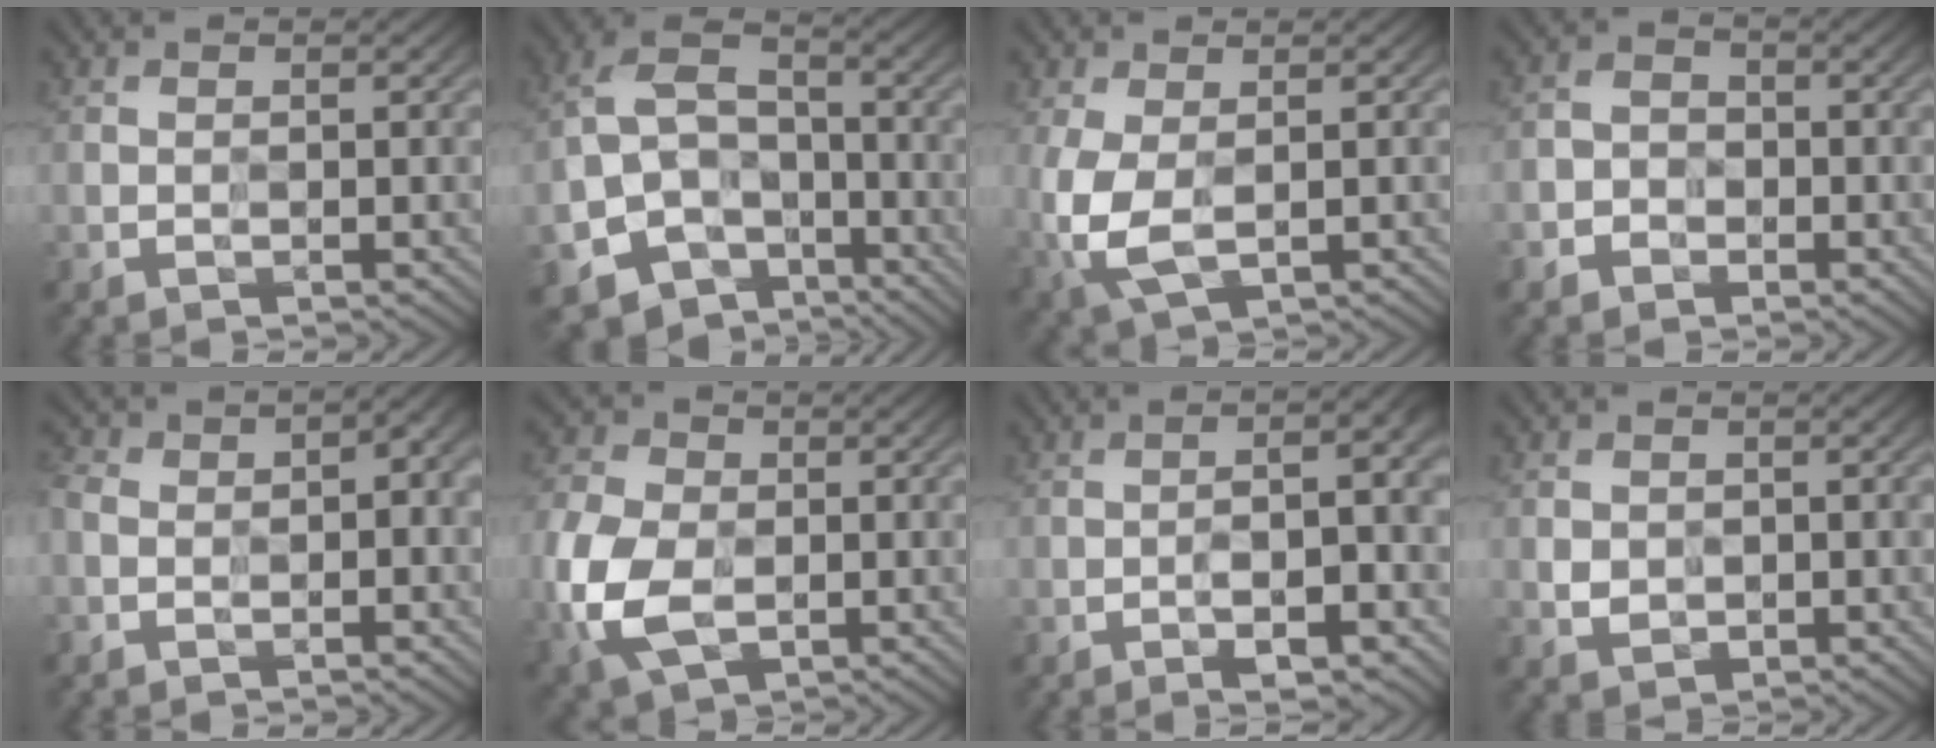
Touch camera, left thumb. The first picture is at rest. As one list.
[{"total": 11.8, "force": [-6.1, 8.1, 6.2], "torque": [-0.132, -0.039, -0.106]}, {"total": 5.9, "force": [-0.6, 3.5, 4.7], "torque": [-0.131, -0.009, -0.006]}, {"total": 2.8, "force": [-1.5, 2.2, 0.7], "torque": [0.003, -0.002, -0.036]}, {"total": 8.2, "force": [-1.6, 5.3, 6.0], "torque": [-0.106, -0.007, -0.027]}, {"total": 9.8, "force": [-2.4, 6.8, 6.7], "torque": [-0.187, -0.016, -0.056]}, {"total": 7.8, "force": [-2.5, 2.1, 7.1], "torque": [-0.098, 0.003, -0.035]}, {"total": 1.9, "force": [0.0, 1.7, 0.8], "torque": [-0.020, -0.008, 0.001]}]